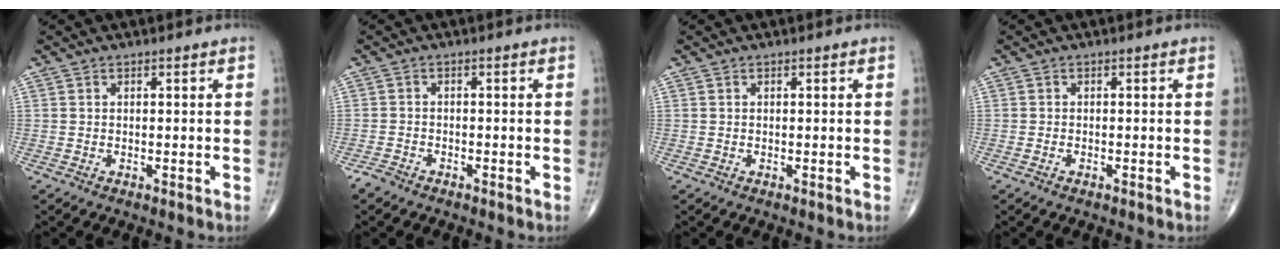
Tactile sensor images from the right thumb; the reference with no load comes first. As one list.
[{"total": 1.9, "force": [-1.6, 0.9, 0.5], "torque": [-0.017, 0.002, -0.031]}, {"total": 0.0}, {"total": 0.7, "force": [-0.5, 0.3, 0.4], "torque": [-0.011, 0.004, -0.008]}]